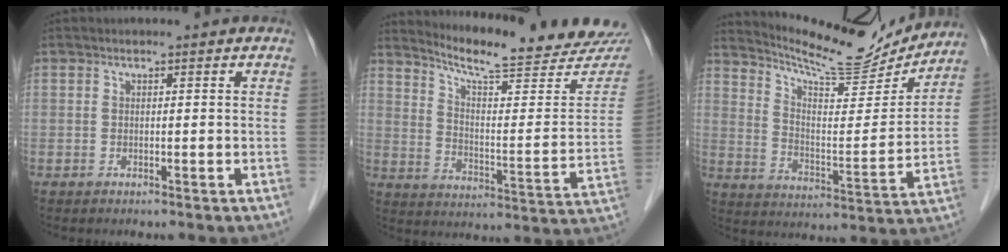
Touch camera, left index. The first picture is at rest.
{"total": 22.4, "force": [21.0, 1.4, 7.6], "torque": [-0.113, -0.086, 0.275]}
{"total": 16.3, "force": [15.7, 1.7, 3.9], "torque": [-0.073, -0.034, 0.234]}